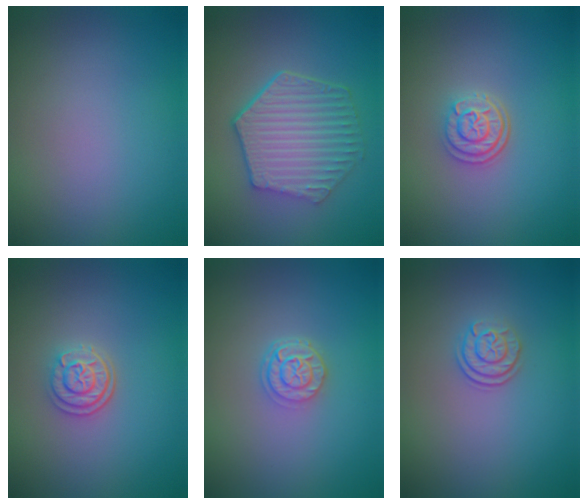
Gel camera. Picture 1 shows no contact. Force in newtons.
{"total": 6.3, "press": 4.8, "slide": 4.0}
{"total": 2.8, "press": 2.4, "slide": 1.4}
{"total": 2.6, "press": 2.2, "slide": 1.3}
{"total": 2.6, "press": 2.1, "slide": 1.5}
{"total": 2.1, "press": 1.7, "slide": 1.3}